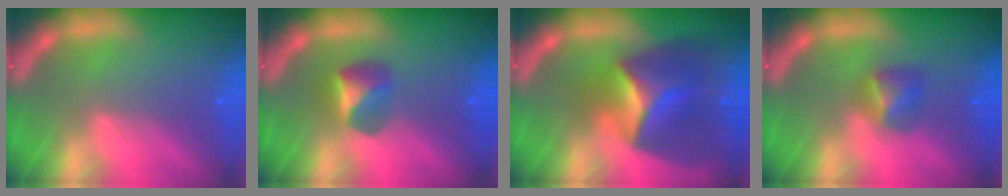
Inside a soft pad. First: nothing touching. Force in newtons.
{"total": 2.9}
{"total": 8.4}
{"total": 2.4}